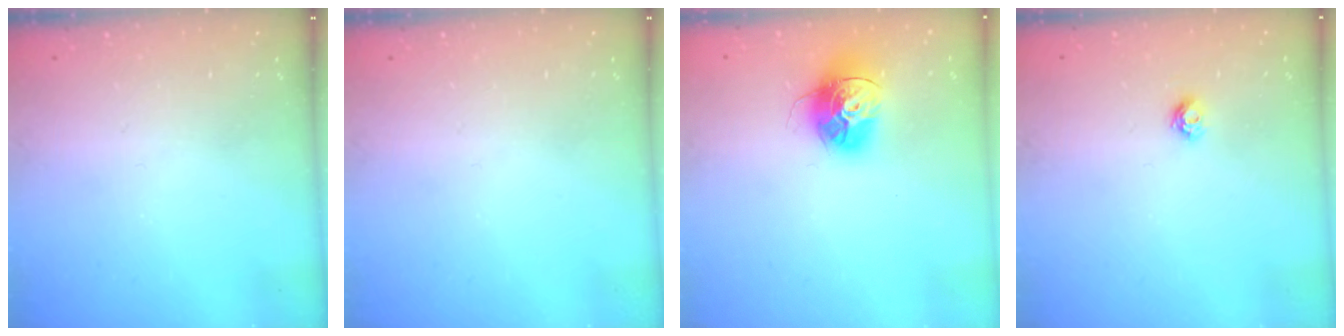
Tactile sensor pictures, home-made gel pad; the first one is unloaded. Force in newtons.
{"total": 0.0}
{"total": 14.5, "press": 14.4, "slide": 1.5}
{"total": 4.6, "press": 4.5, "slide": 0.6}